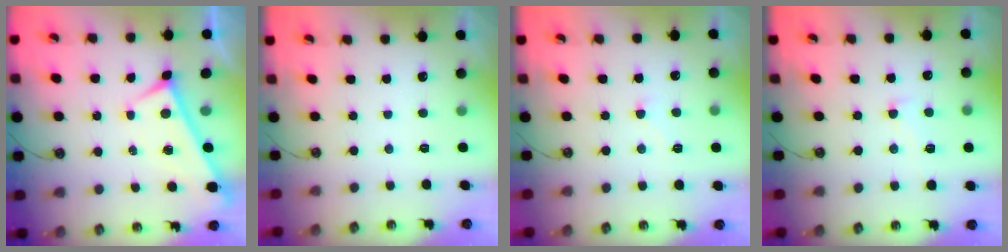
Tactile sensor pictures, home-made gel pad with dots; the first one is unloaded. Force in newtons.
{"total": 0.0}
{"total": 2.5, "press": 2.5, "slide": 0.4}
{"total": 2.1, "press": 2.0, "slide": 0.5}